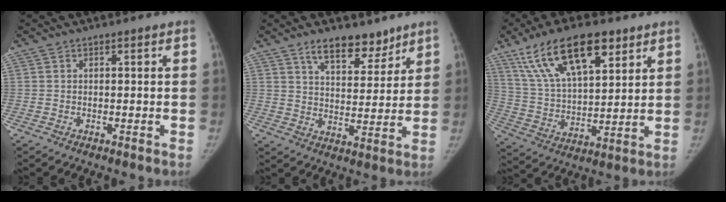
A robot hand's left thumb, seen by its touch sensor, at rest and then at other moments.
{"total": 10.0, "force": [7.2, 4.7, 4.9], "torque": [-0.044, -0.050, 0.121]}
{"total": 19.5, "force": [11.3, 8.2, 13.7], "torque": [-0.220, -0.028, 0.212]}